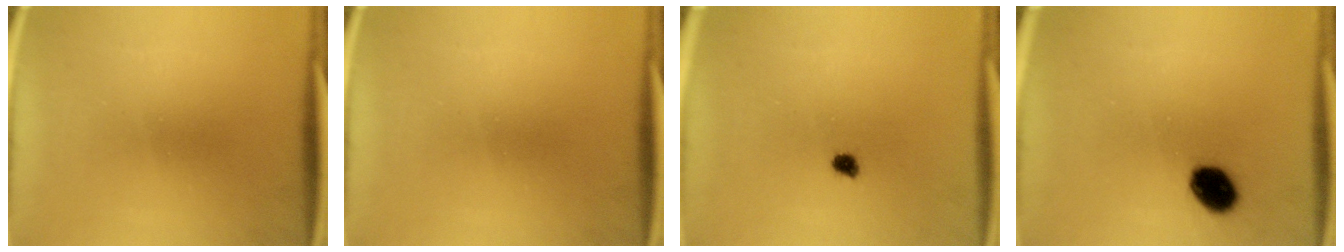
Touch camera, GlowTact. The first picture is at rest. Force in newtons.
{"total": 0.0}
{"total": 1.8}
{"total": 7.5}